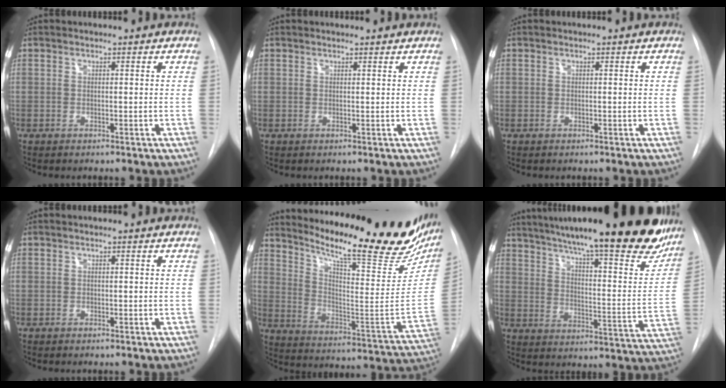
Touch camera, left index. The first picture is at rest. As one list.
[{"total": 2.3, "force": [2.3, 0.0, 0.5], "torque": [-0.008, 0.008, 0.022]}, {"total": 0.0}, {"total": 0.0}, {"total": 28.7, "force": [23.7, 5.1, 15.4], "torque": [-0.238, -0.079, 0.312]}, {"total": 30.3, "force": [25.0, 4.5, 16.5], "torque": [-0.246, -0.056, 0.324]}]